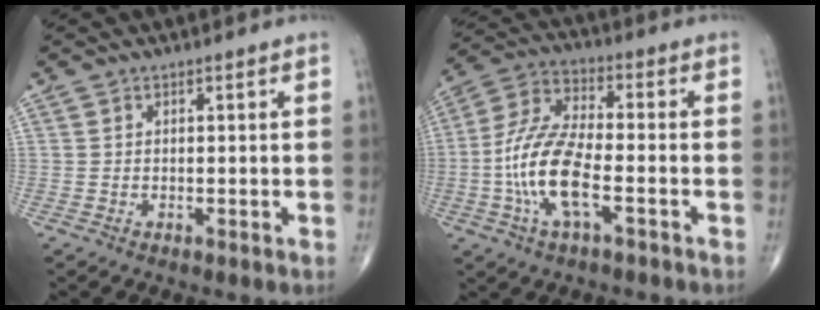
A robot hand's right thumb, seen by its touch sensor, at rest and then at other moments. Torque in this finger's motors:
{"motor_torque": [2.75, 2.26, 1.56, -0.23, 0.23]}